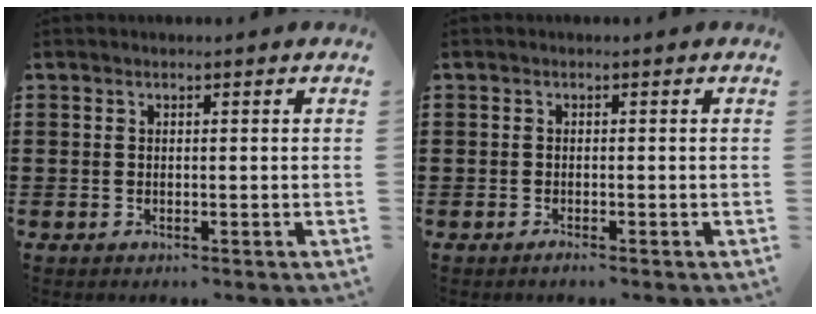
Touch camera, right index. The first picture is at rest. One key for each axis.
{"total": 0.7, "fx": -0.7, "fy": 0.0, "fz": 0.2, "tx": -0.005, "ty": -0.004, "tz": -0.012}